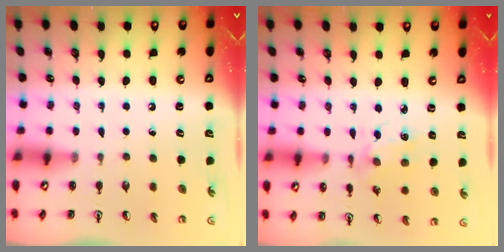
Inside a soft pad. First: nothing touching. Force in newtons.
{"total": 3.0, "press": 2.9, "slide": 0.6}